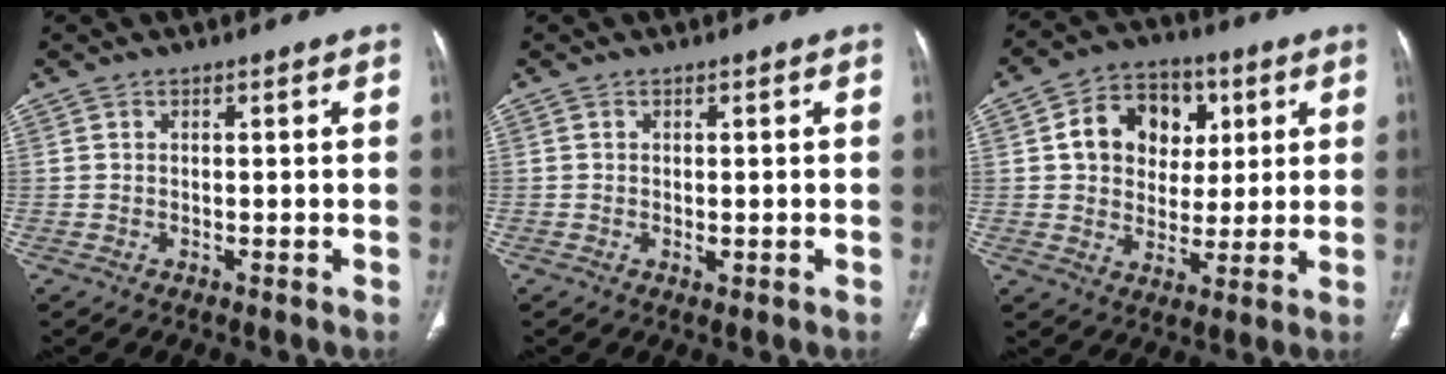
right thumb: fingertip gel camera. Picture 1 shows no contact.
{"total": 0.7, "force": [-0.1, 0.4, 0.5], "torque": [-0.008, -0.002, -0.002]}
{"total": 13.5, "force": [3.6, 10.8, 7.3], "torque": [-0.076, 0.002, 0.055]}